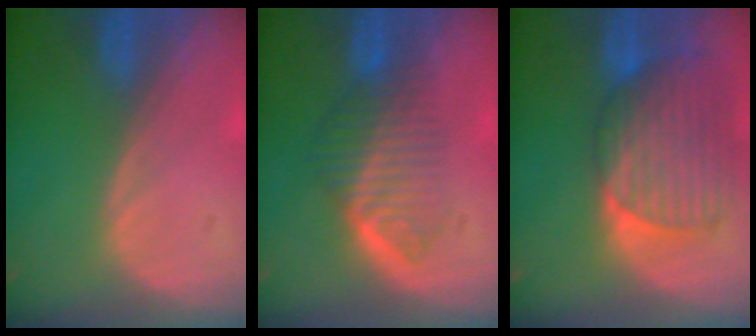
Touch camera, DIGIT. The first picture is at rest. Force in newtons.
{"total": 6.6, "press": 5.9, "slide": 2.9}
{"total": 9.9, "press": 8.5, "slide": 5.0}